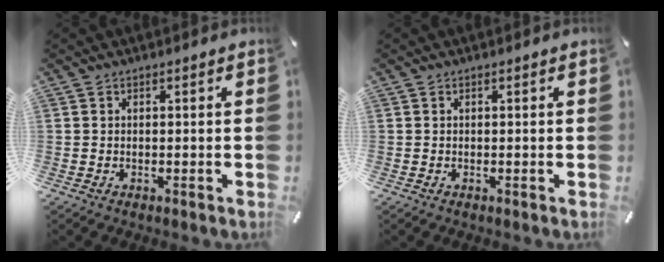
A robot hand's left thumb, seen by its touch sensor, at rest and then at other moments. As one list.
[{"total": 0.0}]